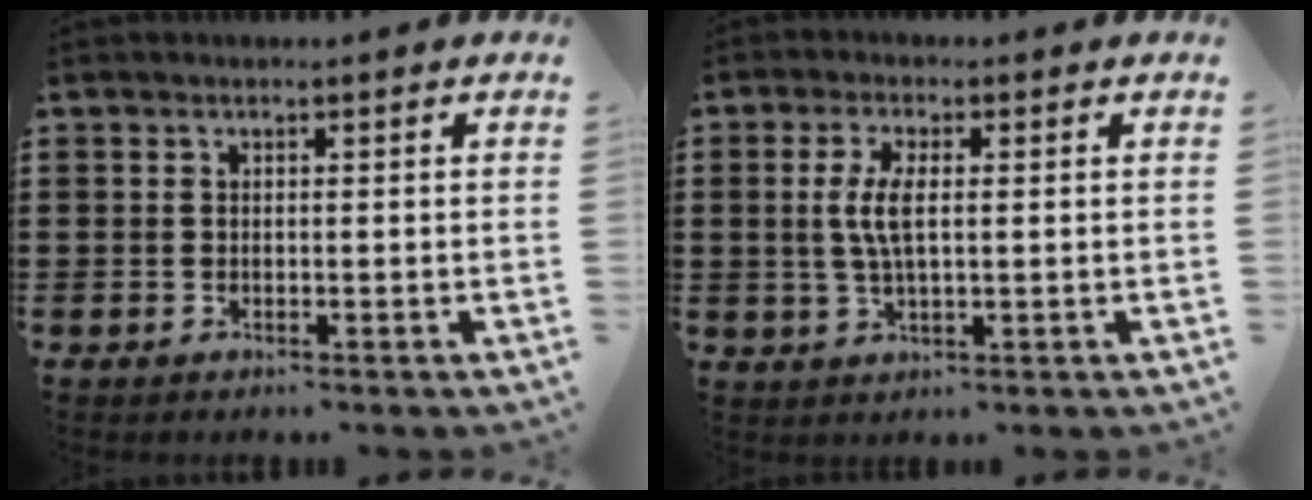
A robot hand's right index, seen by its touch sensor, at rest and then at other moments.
{"total": 5.3, "force": [0.6, 1.9, 4.9], "torque": [-0.118, -0.001, 0.001]}